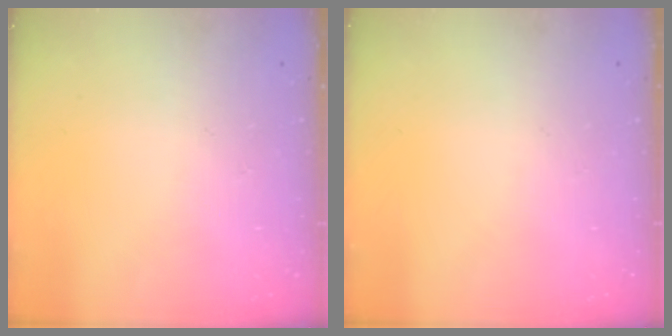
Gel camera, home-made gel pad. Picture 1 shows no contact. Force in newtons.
{"total": 0.0}